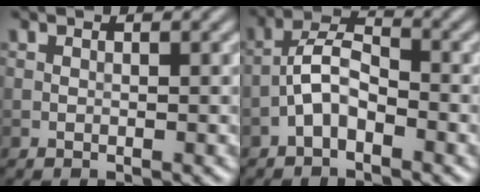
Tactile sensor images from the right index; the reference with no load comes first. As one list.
[{"total": 3.5, "force": [-1.9, 1.5, 2.5], "torque": [-0.043, 0.015, -0.045]}]